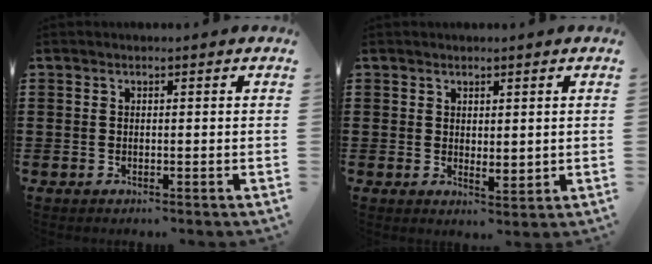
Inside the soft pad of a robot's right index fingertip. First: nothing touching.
{"total": 1.7, "force": [1.3, 0.7, 0.8], "torque": [-0.010, -0.002, 0.023]}